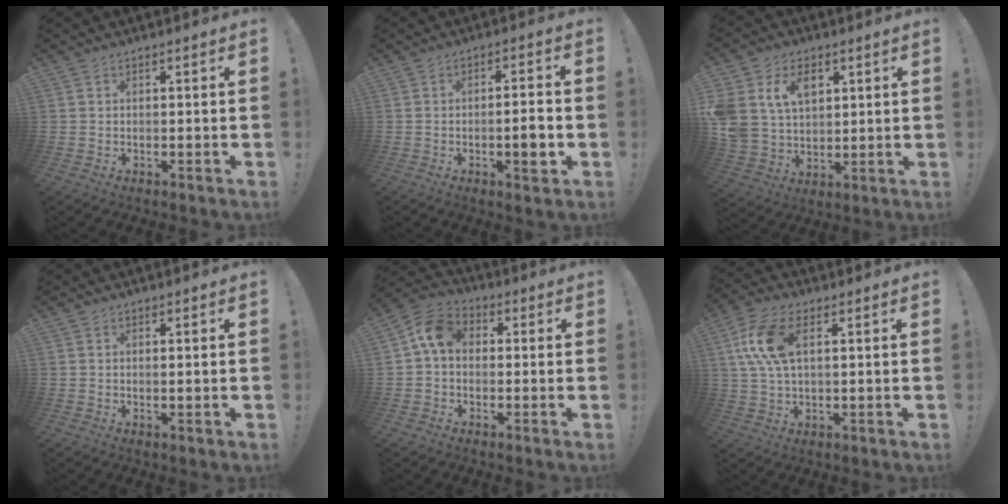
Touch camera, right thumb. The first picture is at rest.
{"total": 6.1, "force": [-1.9, 1.3, 5.7], "torque": [-0.079, 0.004, -0.031]}
{"total": 12.6, "force": [5.4, 9.5, 6.2], "torque": [-0.119, -0.023, 0.108]}
{"total": 0.7, "force": [0.3, -0.1, 0.7], "torque": [-0.006, -0.003, 0.002]}
{"total": 9.1, "force": [1.3, 6.7, 6.0], "torque": [-0.102, 0.017, 0.030]}
{"total": 12.1, "force": [3.3, 6.1, 9.8], "torque": [-0.201, -0.002, 0.062]}